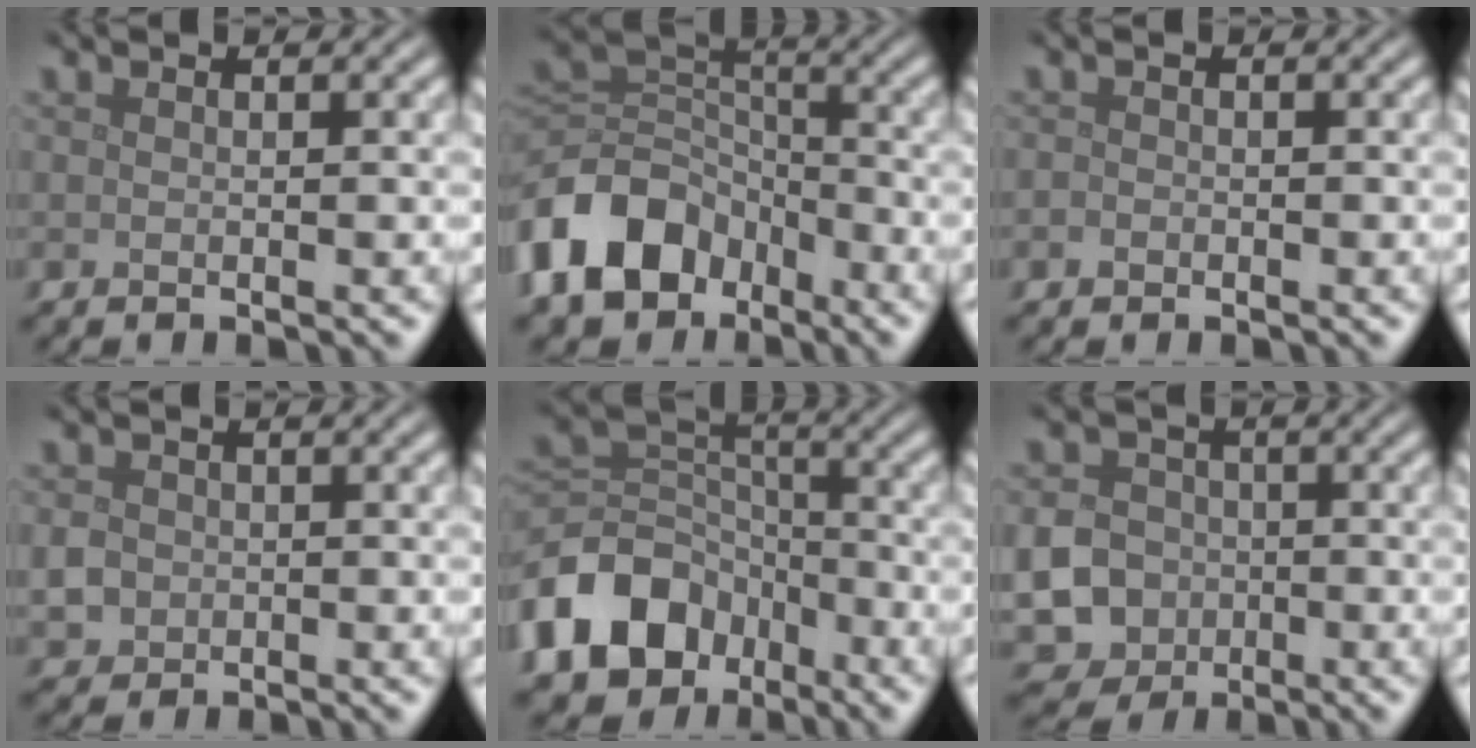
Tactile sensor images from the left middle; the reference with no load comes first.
{"total": 10.2, "force": [-5.5, 7.1, 5.0], "torque": [-0.099, -0.007, -0.119]}
{"total": 0.7, "force": [-0.4, 0.5, 0.2], "torque": [-0.003, -0.003, -0.008]}
{"total": 2.2, "force": [-0.3, 2.1, 0.8], "torque": [-0.016, -0.004, -0.006]}
{"total": 10.1, "force": [-5.3, 7.3, 4.6], "torque": [-0.089, -0.001, -0.114]}
{"total": 11.9, "force": [-3.4, 10.9, 3.5], "torque": [-0.097, -0.030, -0.084]}